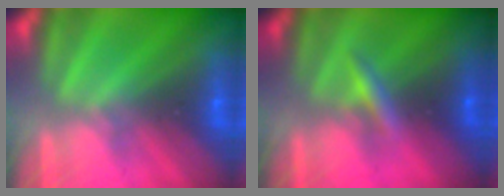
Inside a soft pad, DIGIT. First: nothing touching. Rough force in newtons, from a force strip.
{"total": 2.6}